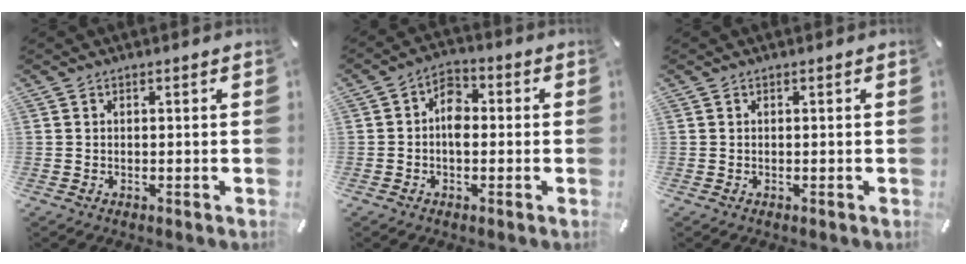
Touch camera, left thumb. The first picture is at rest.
{"total": 5.4, "force": [-0.8, 3.6, 4.0], "torque": [-0.071, 0.011, -0.018]}
{"total": 0.0}